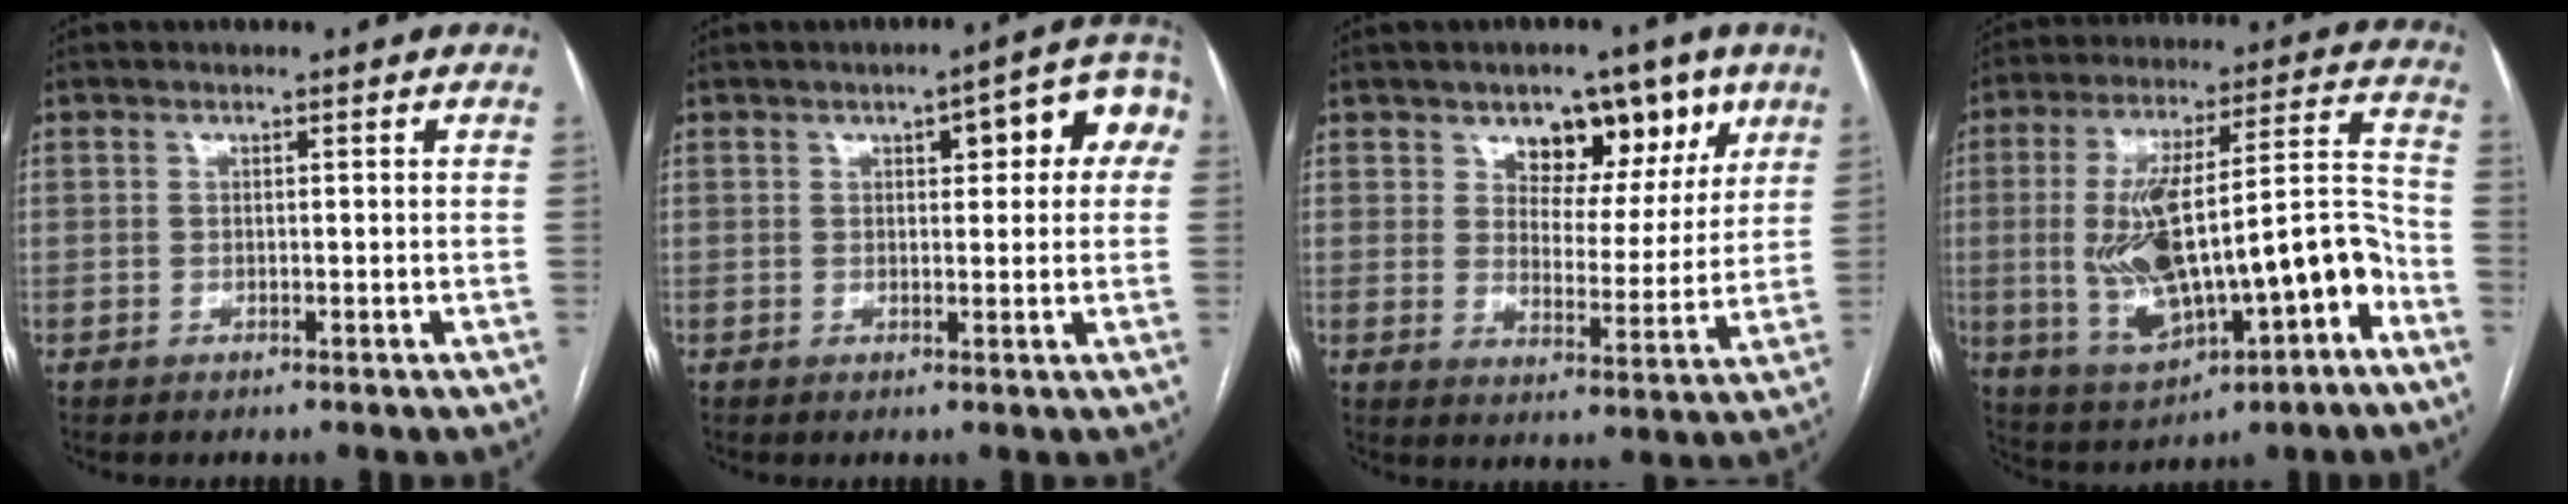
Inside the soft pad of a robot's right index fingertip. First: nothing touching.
{"total": 9.3, "force": [2.8, 3.0, 8.3], "torque": [-0.095, 0.034, 0.029]}
{"total": 10.1, "force": [5.8, 6.0, 5.7], "torque": [-0.066, 0.012, 0.088]}
{"total": 19.6, "force": [-5.0, 5.9, 18.0], "torque": [-0.315, 0.030, -0.058]}